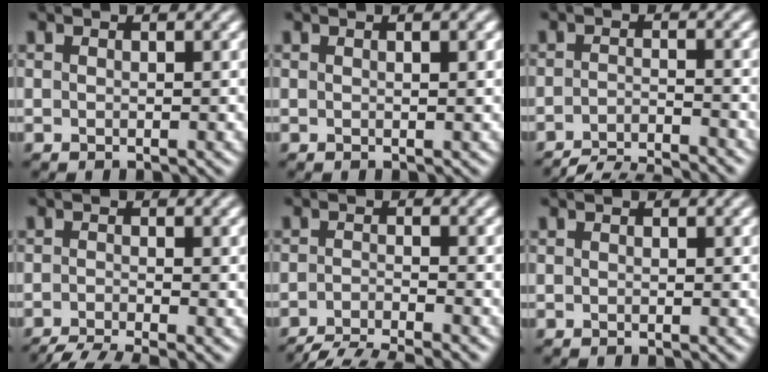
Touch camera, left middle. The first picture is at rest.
{"total": 1.1, "force": [0.4, 0.3, 1.0], "torque": [-0.013, 0.001, 0.000]}
{"total": 5.3, "force": [-5.0, 0.5, 1.6], "torque": [-0.030, -0.006, -0.086]}
{"total": 4.3, "force": [-3.5, 0.6, 2.4], "torque": [-0.039, -0.009, -0.064]}
{"total": 5.5, "force": [-5.0, 0.5, 2.1], "torque": [-0.044, -0.020, -0.084]}
{"total": 0.6, "force": [-0.1, -0.3, -0.6], "torque": [0.005, 0.002, 0.003]}